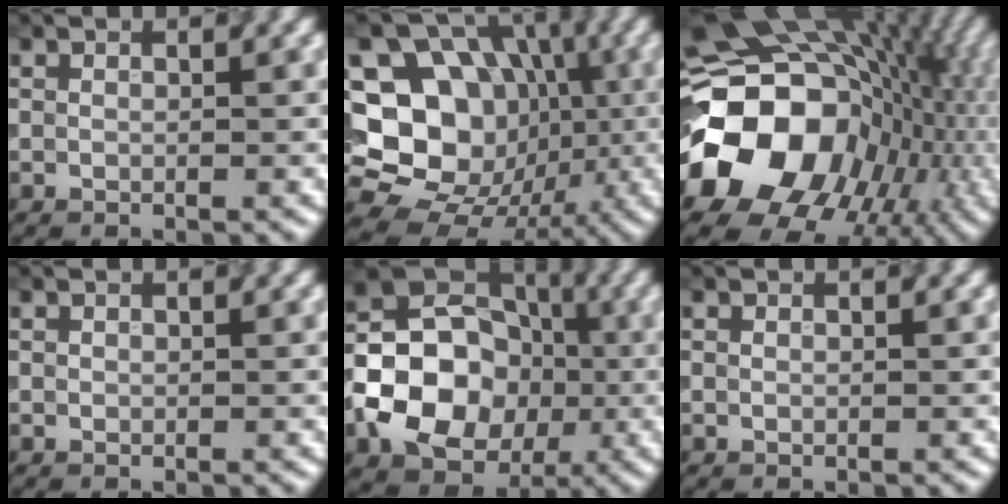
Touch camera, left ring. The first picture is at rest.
{"total": 18.5, "force": [0.3, 16.3, 8.7], "torque": [-0.153, 0.025, -0.018]}
{"total": 21.6, "force": [-2.6, 17.7, 12.1], "torque": [-0.225, -0.035, -0.047]}
{"total": 0.0}
{"total": 11.9, "force": [-2.3, 9.4, 6.9], "torque": [-0.104, -0.010, -0.061]}
{"total": 0.0}